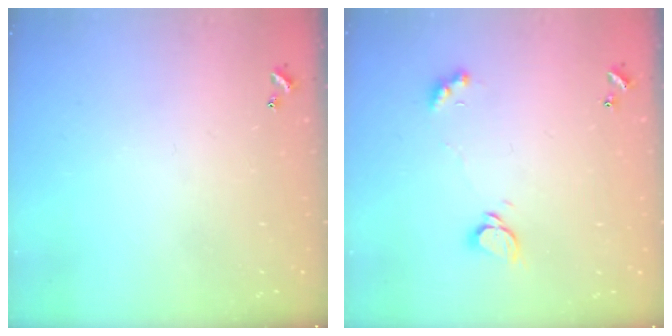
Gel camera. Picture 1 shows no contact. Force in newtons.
{"total": 2.3, "press": 2.2, "slide": 0.3}